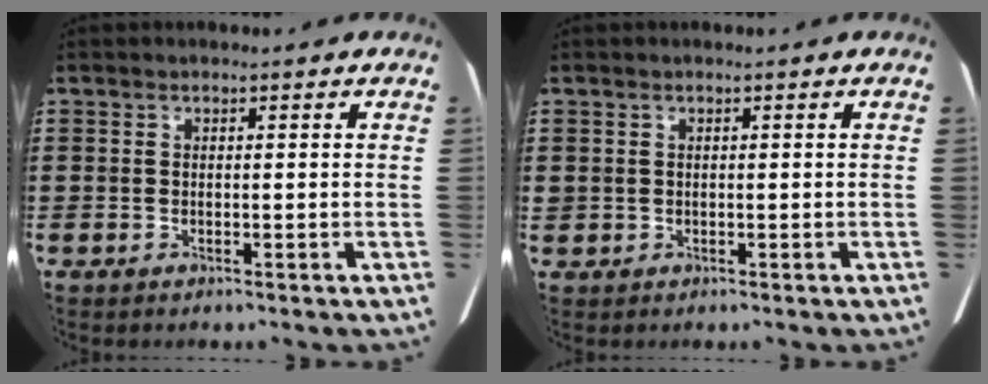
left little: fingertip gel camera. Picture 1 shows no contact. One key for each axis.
{"total": 0.5, "fx": 0.1, "fy": 0.5, "fz": 0.0, "tx": -0.003, "ty": 0.006, "tz": 0.002}